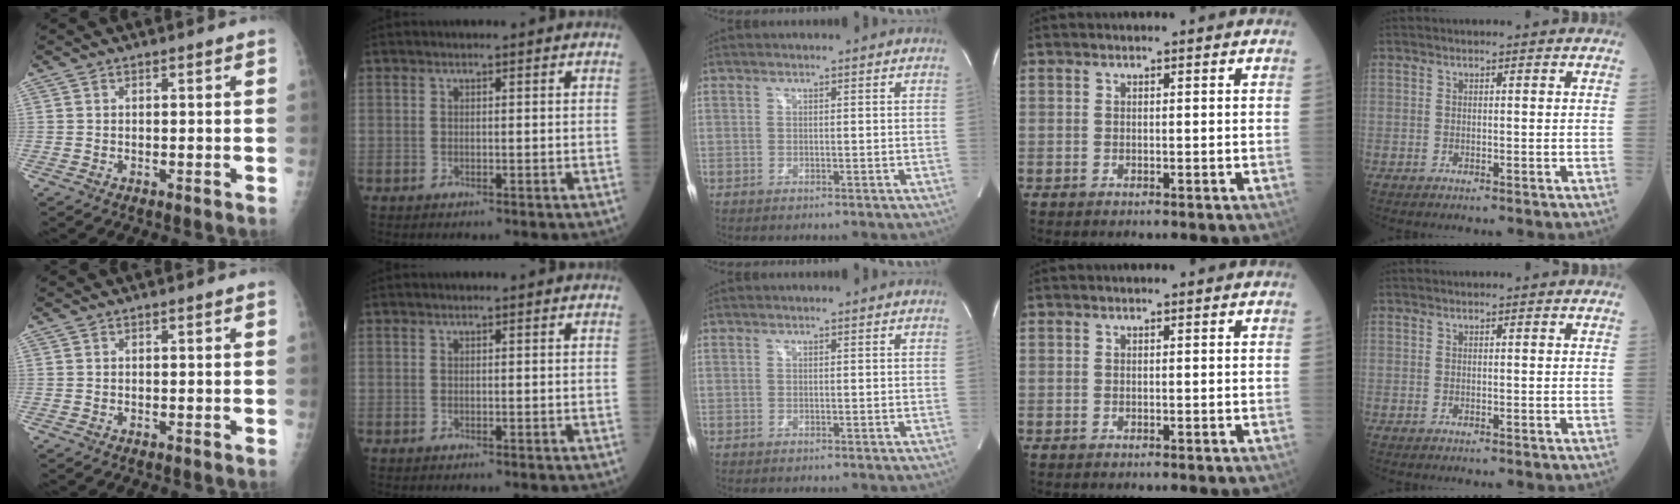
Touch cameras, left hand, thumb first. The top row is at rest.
{}